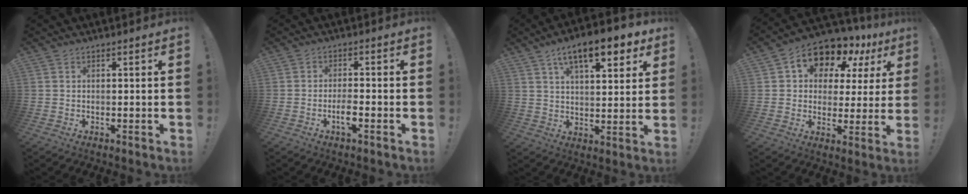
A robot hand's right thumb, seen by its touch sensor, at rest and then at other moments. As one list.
[{"total": 4.1, "force": [-2.0, 0.8, 3.6], "torque": [-0.078, -0.001, -0.035]}, {"total": 13.5, "force": [7.4, 4.9, 10.2], "torque": [-0.152, -0.031, 0.121]}, {"total": 10.6, "force": [7.0, 6.4, 4.7], "torque": [-0.078, -0.058, 0.122]}]